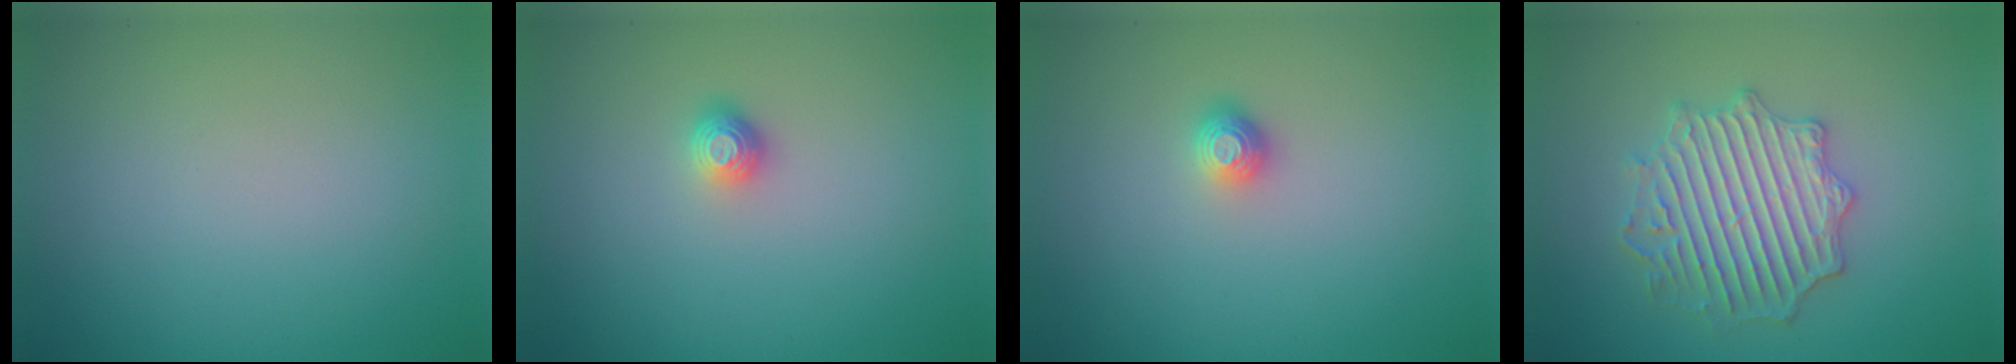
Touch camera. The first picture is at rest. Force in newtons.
{"total": 1.2, "press": 1.0, "slide": 0.5}
{"total": 1.2, "press": 1.0, "slide": 0.5}
{"total": 4.4, "press": 4.4, "slide": 0.7}